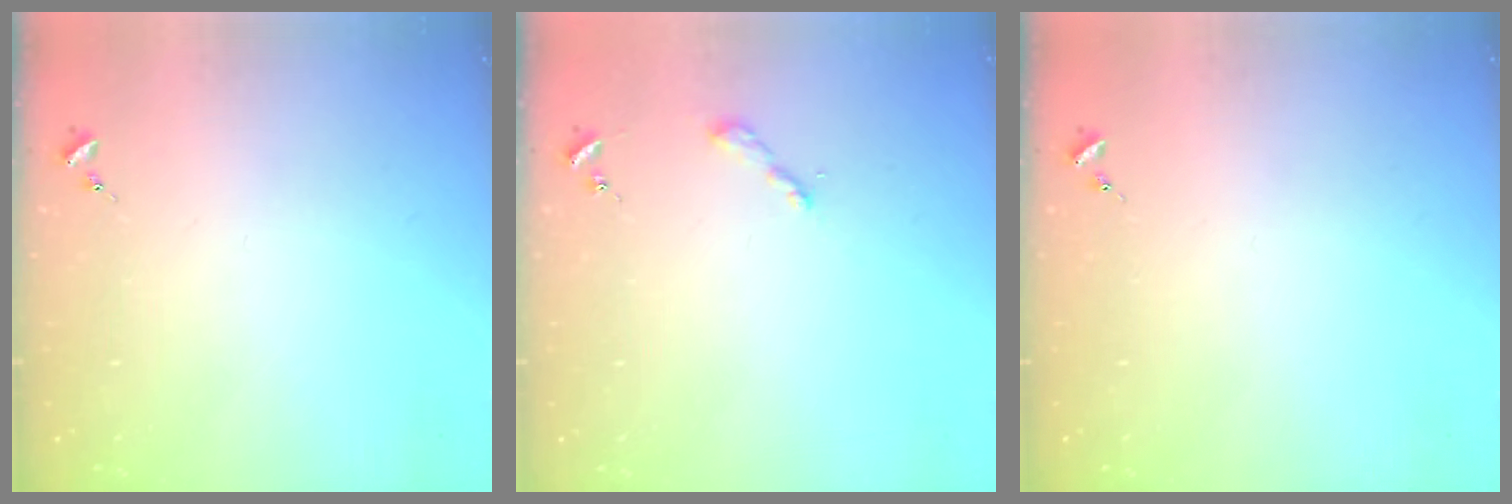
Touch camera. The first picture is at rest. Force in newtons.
{"total": 2.2, "press": 2.2, "slide": 0.2}
{"total": 0.0}